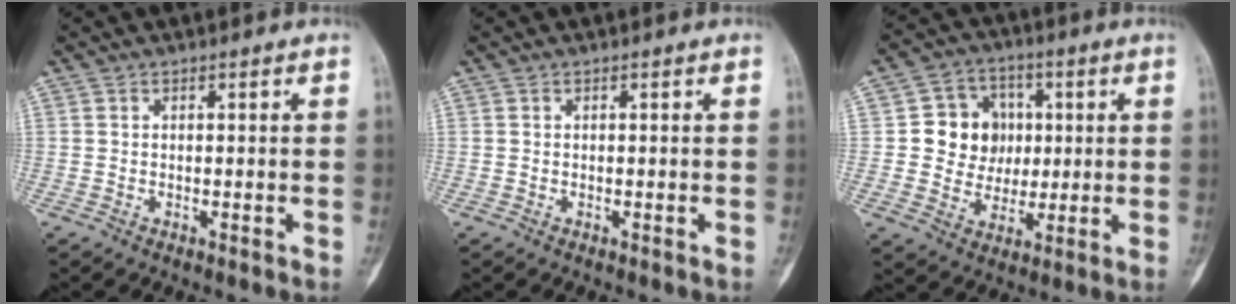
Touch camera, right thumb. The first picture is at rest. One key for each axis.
{"total": 0.0}
{"total": 10.7, "fx": 1.3, "fy": 9.7, "fz": 4.2, "tx": -0.012, "ty": 0.007, "tz": 0.024}